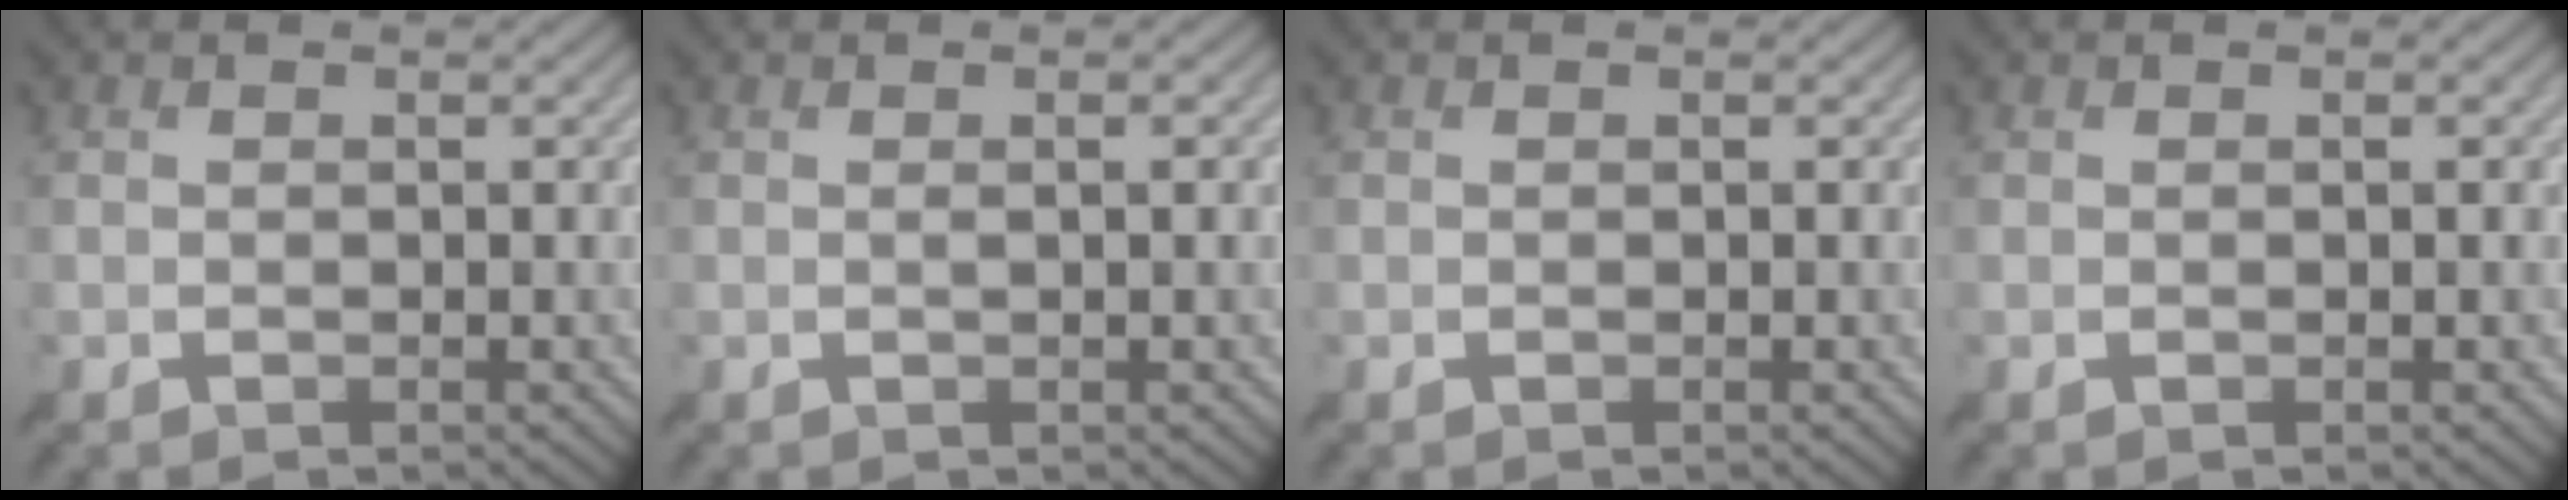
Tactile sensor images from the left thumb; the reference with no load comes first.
{"total": 1.7, "force": [0.2, 0.2, 1.7], "torque": [-0.029, 0.006, 0.000]}
{"total": 0.0}
{"total": 0.0}